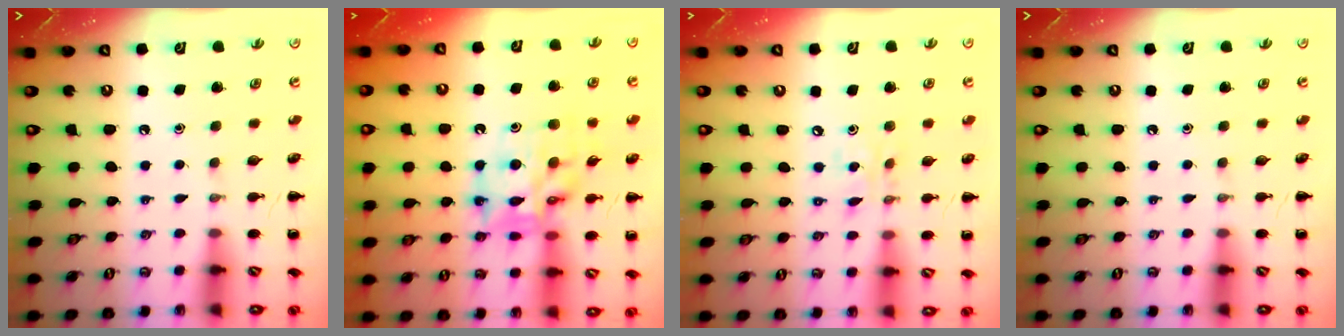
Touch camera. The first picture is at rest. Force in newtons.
{"total": 15.4, "press": 14.9, "slide": 3.7}
{"total": 5.9, "press": 5.8, "slide": 1.3}
{"total": 0.0}